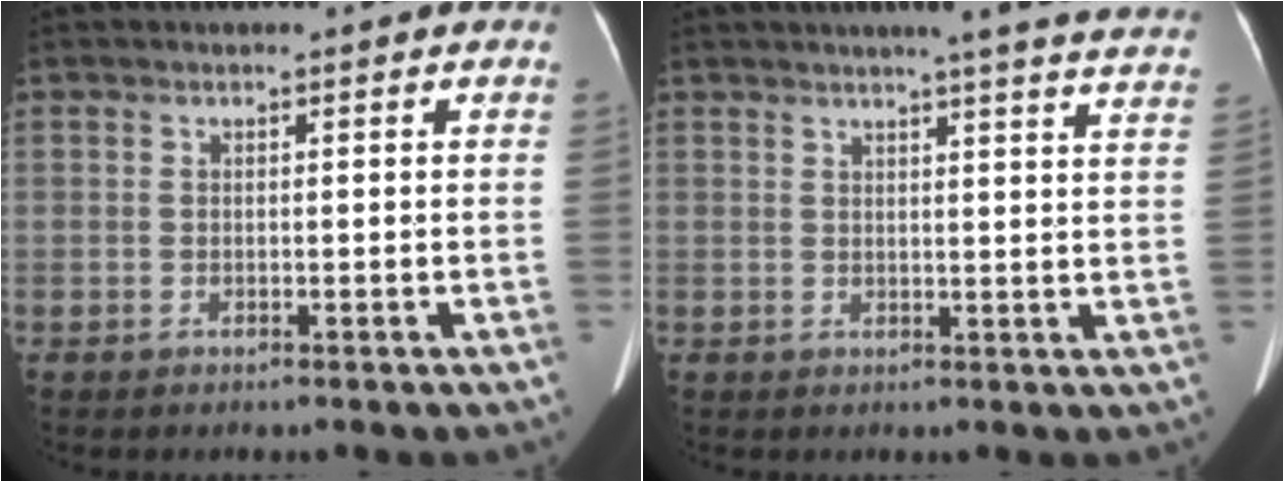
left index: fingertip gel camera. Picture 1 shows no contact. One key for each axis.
{"total": 17.8, "fx": 16.2, "fy": 0.1, "fz": 7.4, "tx": -0.092, "ty": -0.031, "tz": 0.178}